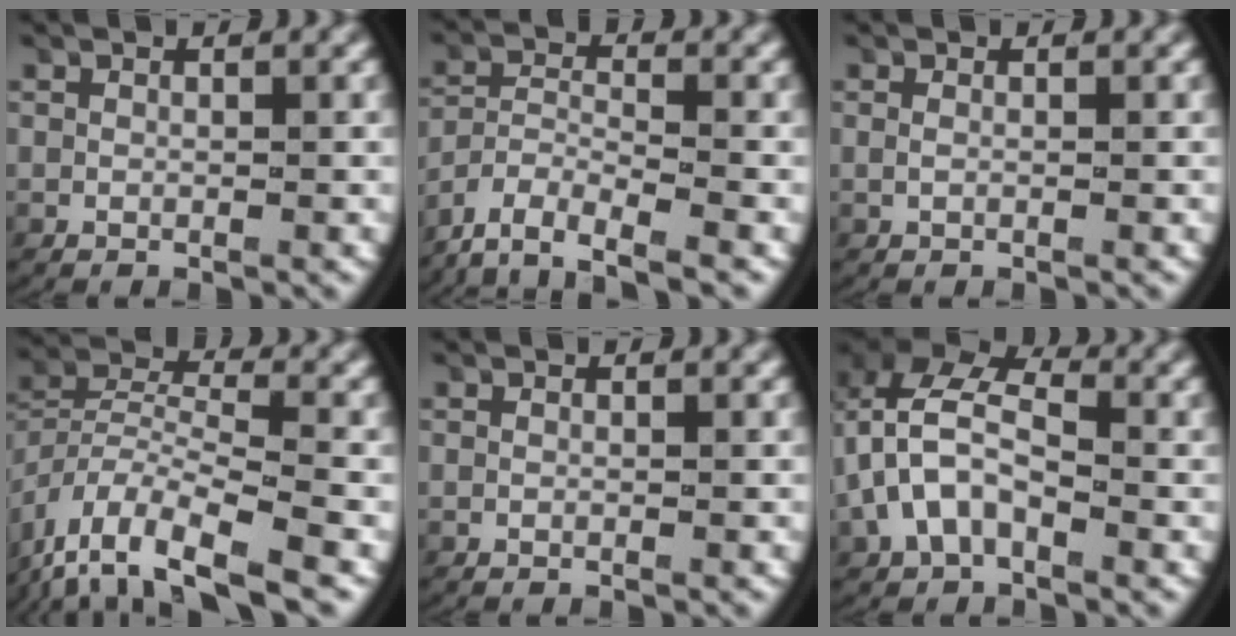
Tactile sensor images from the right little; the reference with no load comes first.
{"total": 8.4, "force": [-6.6, 4.1, 3.1], "torque": [-0.075, -0.036, -0.103]}
{"total": 0.0}
{"total": 6.6, "force": [-3.2, 3.2, 4.8], "torque": [-0.104, -0.017, -0.049]}
{"total": 0.0}
{"total": 8.5, "force": [1.4, 6.7, 5.0], "torque": [-0.108, 0.004, 0.007]}